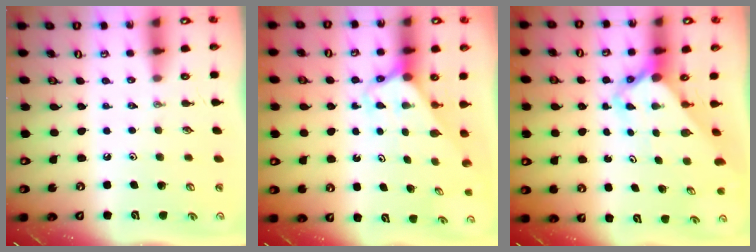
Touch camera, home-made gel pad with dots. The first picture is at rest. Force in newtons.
{"total": 2.5, "press": 2.5, "slide": 0.1}
{"total": 3.4, "press": 3.4, "slide": 0.4}